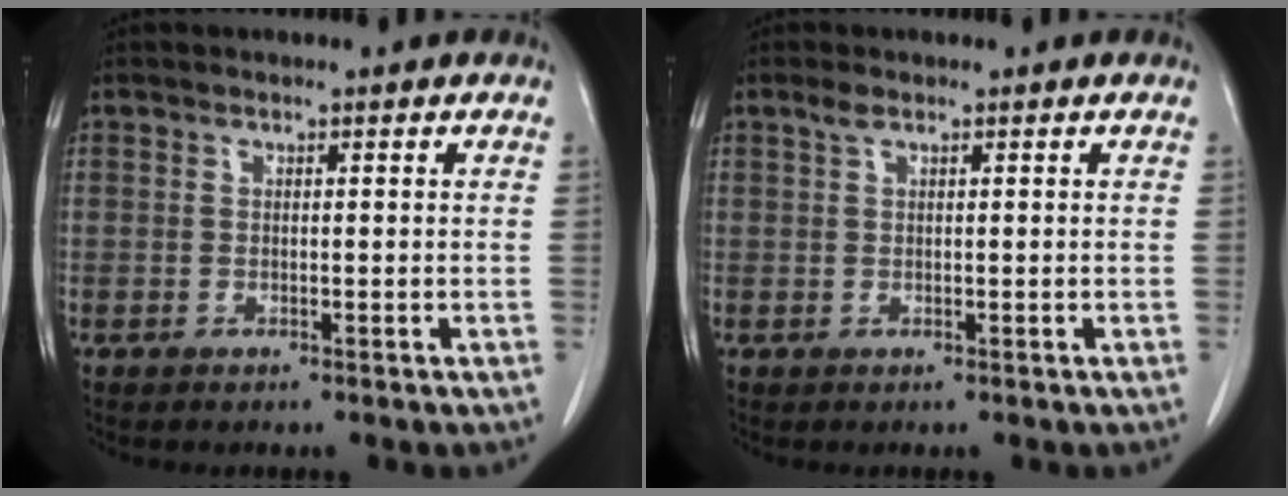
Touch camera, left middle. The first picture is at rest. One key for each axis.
{"total": 1.0, "fx": 0.7, "fy": 0.3, "fz": 0.7, "tx": -0.019, "ty": 0.008, "tz": 0.016}